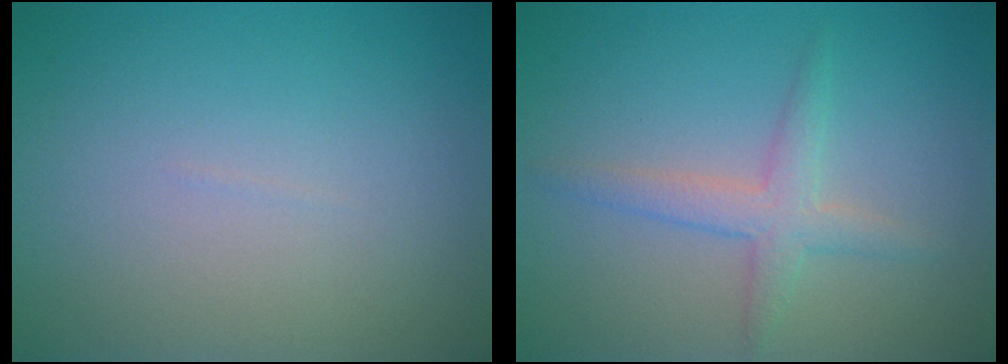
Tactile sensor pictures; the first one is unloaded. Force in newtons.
{"total": 2.5, "press": 2.5, "slide": 0.0}